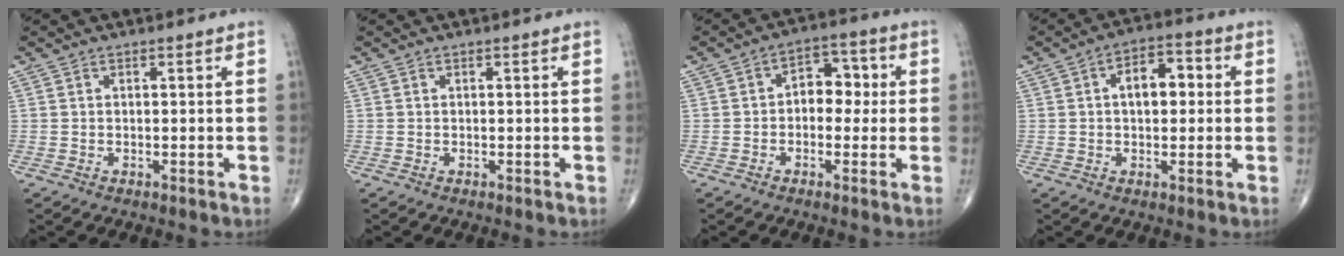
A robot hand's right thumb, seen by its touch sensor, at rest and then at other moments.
{"total": 0.0}
{"total": 7.0, "force": [0.1, 4.9, 5.0], "torque": [-0.030, 0.024, -0.010]}
{"total": 7.5, "force": [0.9, 4.4, 6.0], "torque": [-0.071, 0.019, 0.006]}